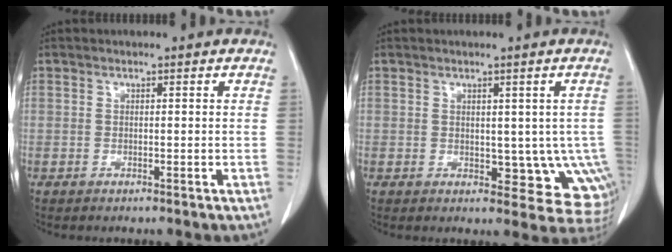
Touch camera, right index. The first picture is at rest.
{"total": 7.6, "force": [-0.8, 4.6, 6.1], "torque": [-0.045, 0.002, -0.001]}